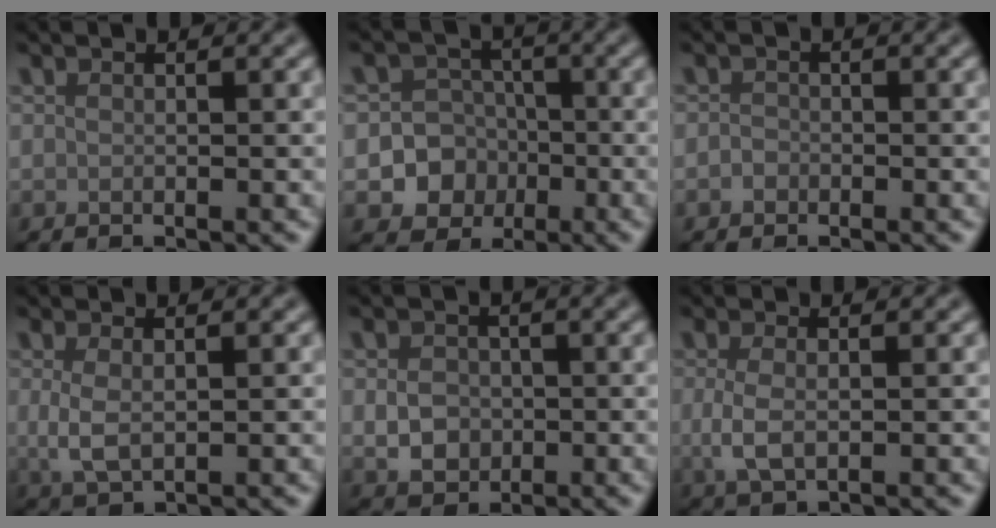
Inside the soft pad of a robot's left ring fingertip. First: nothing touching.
{"total": 7.0, "force": [-2.0, 6.6, 1.4], "torque": [-0.001, 0.003, -0.058]}
{"total": 0.9, "force": [-0.4, 0.7, 0.2], "torque": [0.000, -0.002, -0.010]}
{"total": 2.6, "force": [0.3, 1.2, 2.3], "torque": [-0.053, -0.004, 0.007]}
{"total": 3.0, "force": [-0.2, 2.5, 1.7], "torque": [-0.031, -0.003, -0.007]}
{"total": 2.6, "force": [0.0, 1.2, 2.3], "torque": [-0.056, -0.005, -0.001]}